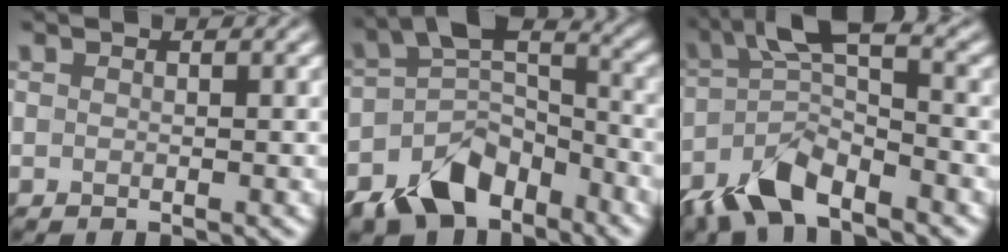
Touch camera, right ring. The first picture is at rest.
{"total": 8.0, "force": [-4.8, 4.7, 4.4], "torque": [-0.071, 0.003, -0.099]}
{"total": 7.3, "force": [-4.1, 2.5, 5.4], "torque": [-0.110, 0.010, -0.091]}